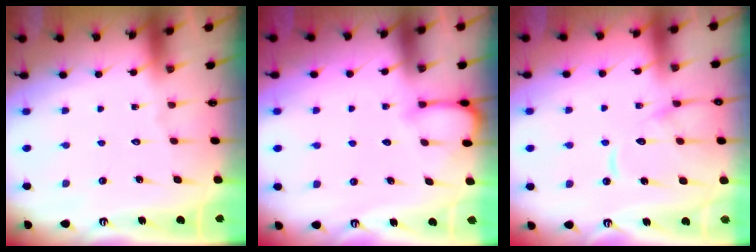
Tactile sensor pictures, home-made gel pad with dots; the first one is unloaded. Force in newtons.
{"total": 4.7, "press": 4.7, "slide": 0.4}
{"total": 12.3, "press": 12.2, "slide": 1.3}